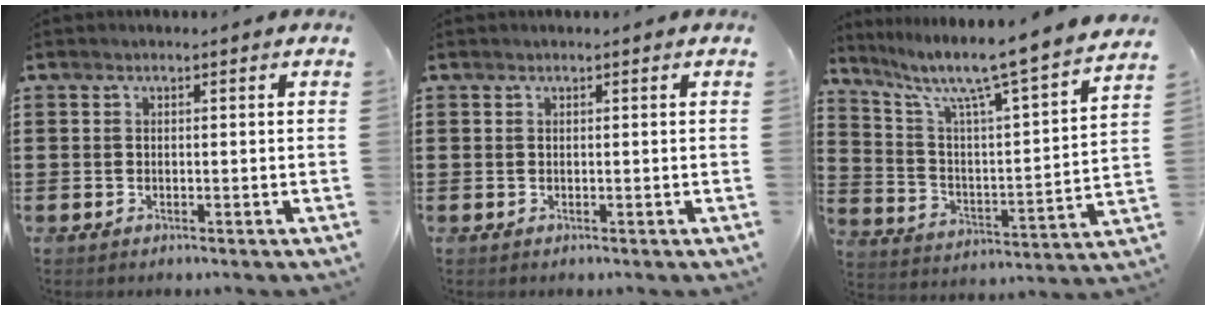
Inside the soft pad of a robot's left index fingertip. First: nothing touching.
{"total": 0.0}
{"total": 8.4, "force": [7.0, -0.1, 4.5], "torque": [-0.110, -0.063, 0.105]}